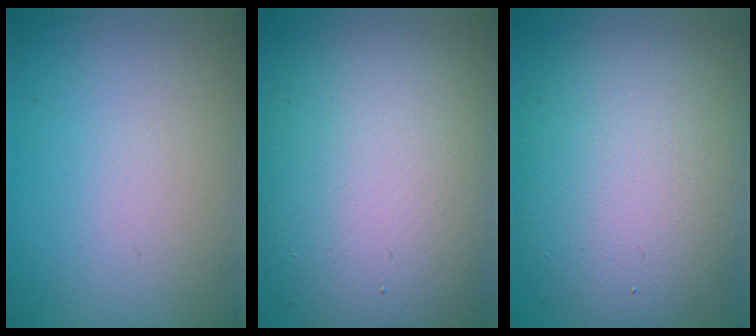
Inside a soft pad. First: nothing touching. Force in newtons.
{"total": 12.9, "press": 12.9, "slide": 0.5}
{"total": 10.8, "press": 10.8, "slide": 0.3}